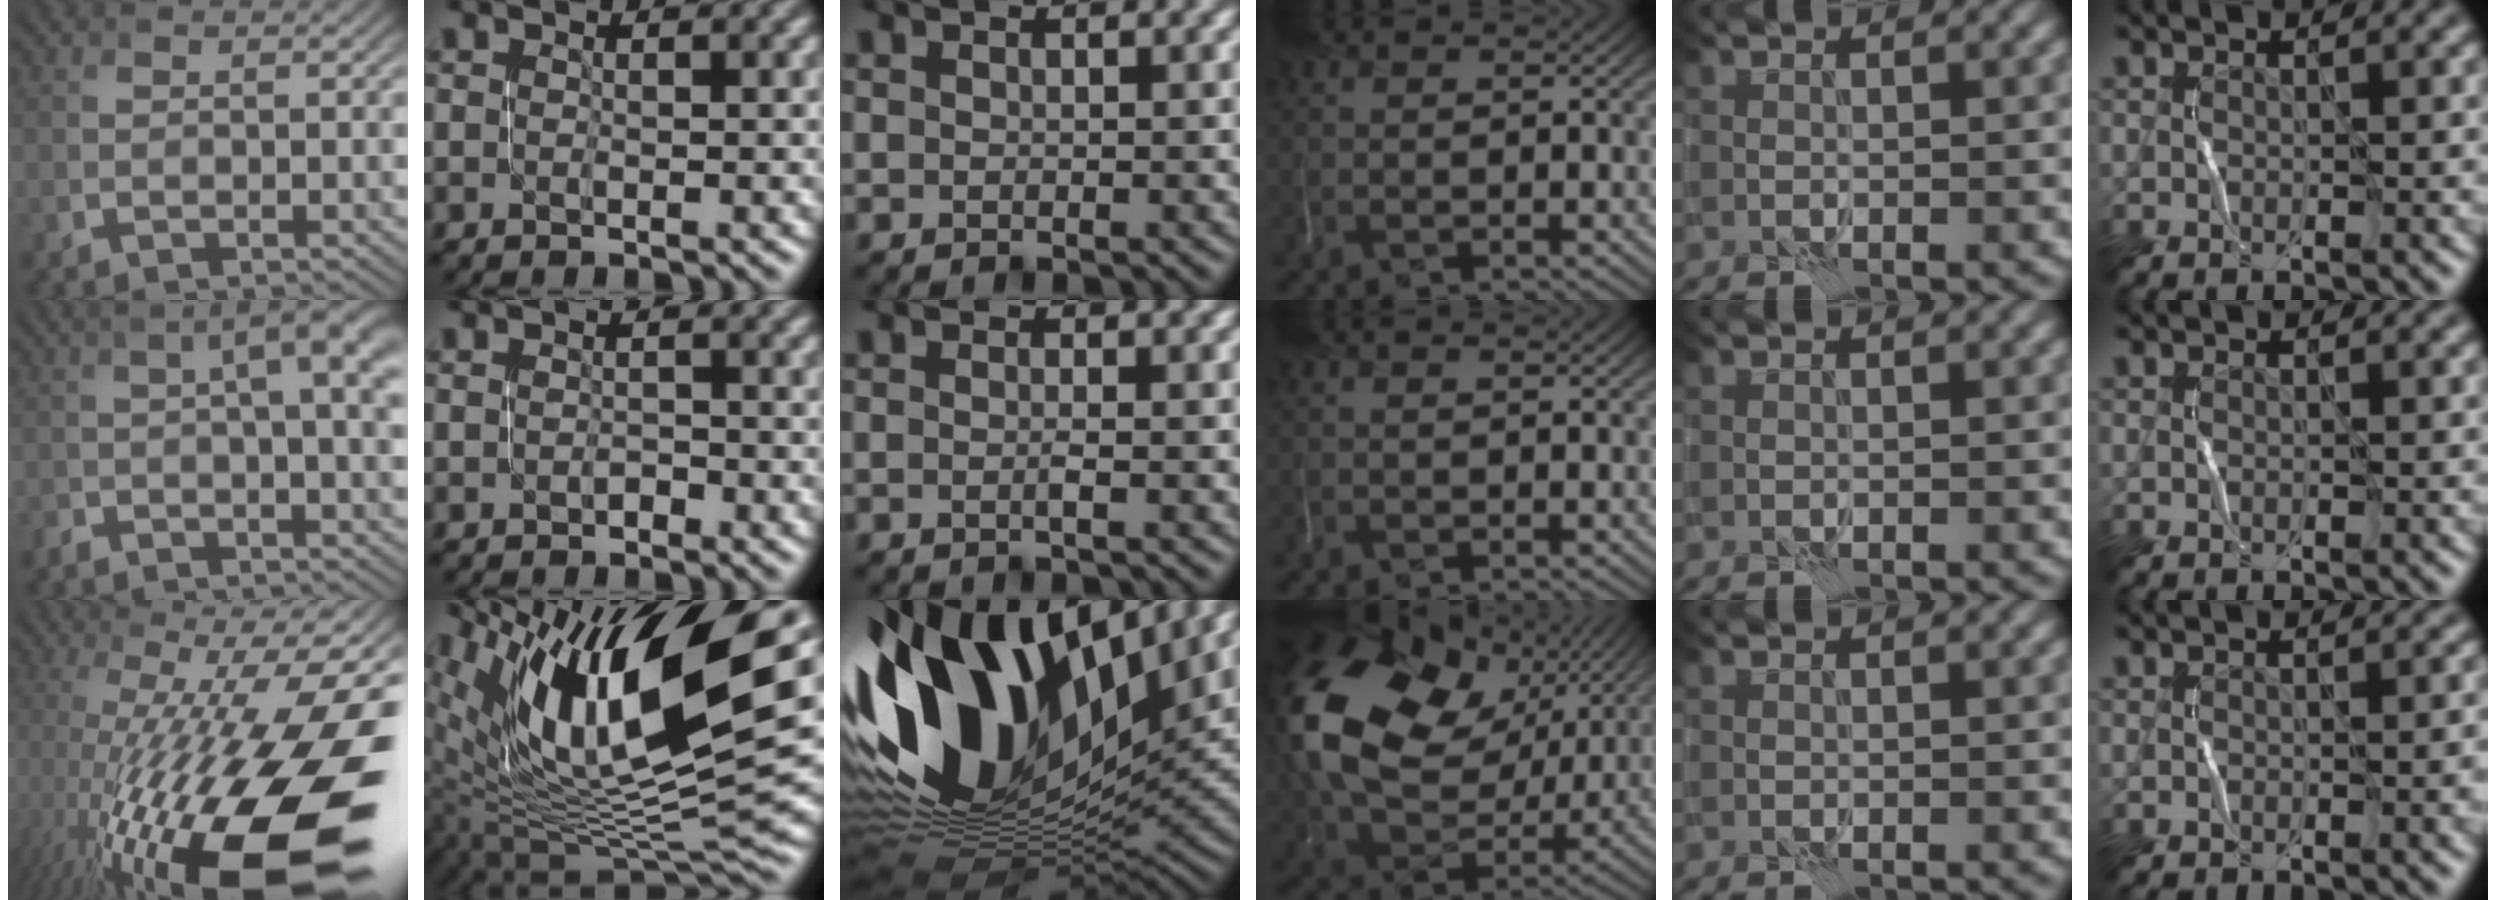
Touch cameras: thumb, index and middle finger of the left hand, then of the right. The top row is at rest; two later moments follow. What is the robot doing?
{"motion": "open", "object": "stapler"}